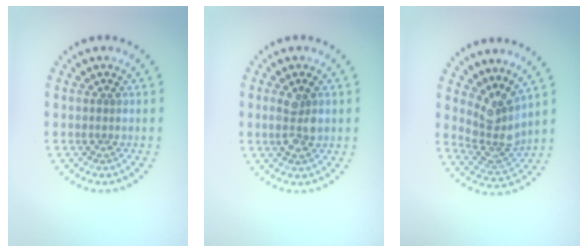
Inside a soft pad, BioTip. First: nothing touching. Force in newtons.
{"total": 2.4, "press": 2.4, "slide": 0.4}
{"total": 3.5, "press": 2.5, "slide": 2.4}